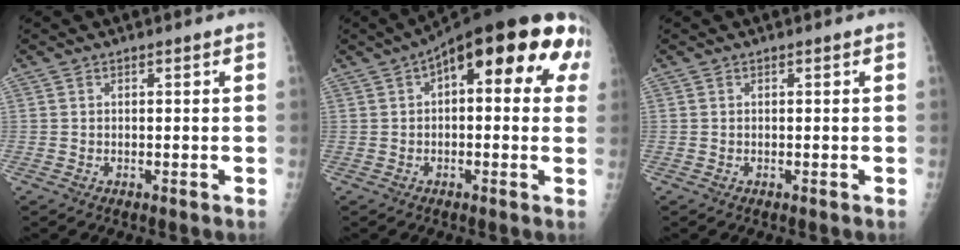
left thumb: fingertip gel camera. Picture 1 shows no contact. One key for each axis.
{"total": 24.1, "fx": 8.5, "fy": 9.8, "fz": 20.2, "tx": -0.258, "ty": 0.030, "tz": 0.105}
{"total": 0.0}